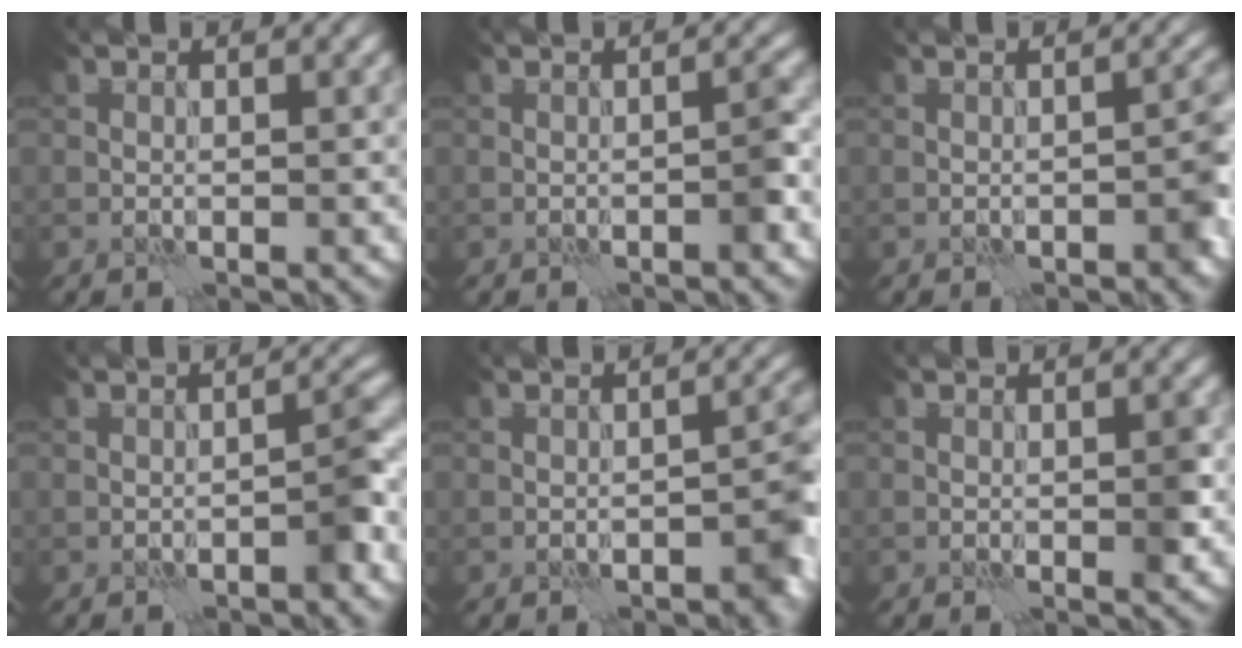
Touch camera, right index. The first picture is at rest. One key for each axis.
{"total": 1.4, "fx": -0.8, "fy": 0.1, "fz": 1.1, "tx": -0.018, "ty": 0.008, "tz": -0.015}
{"total": 2.3, "fx": -1.1, "fy": 0.8, "fz": 1.9, "tx": -0.022, "ty": 0.011, "tz": -0.015}
{"total": 2.3, "fx": -1.3, "fy": 0.5, "fz": 1.8, "tx": -0.026, "ty": 0.013, "tz": -0.022}
{"total": 3.9, "fx": -1.8, "fy": 1.6, "fz": 3.1, "tx": -0.028, "ty": 0.014, "tz": -0.024}
{"total": 1.1, "fx": -0.2, "fy": 0.3, "fz": 1.0, "tx": -0.016, "ty": 0.000, "tz": -0.005}